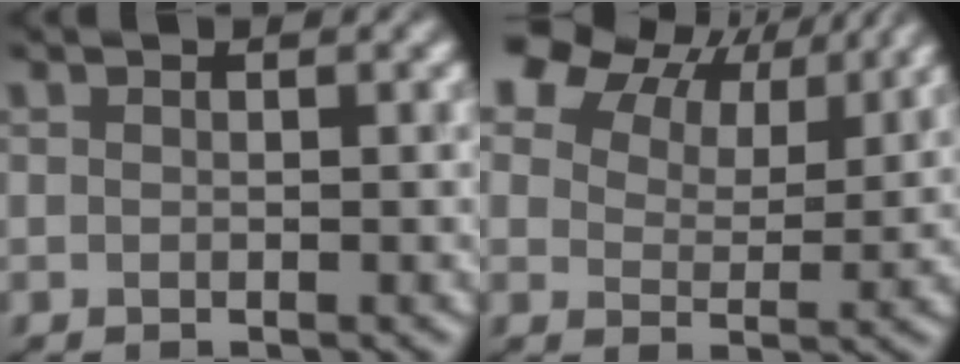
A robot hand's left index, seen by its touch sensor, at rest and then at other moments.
{"total": 11.6, "force": [8.4, 5.8, 5.7], "torque": [-0.116, 0.023, 0.135]}